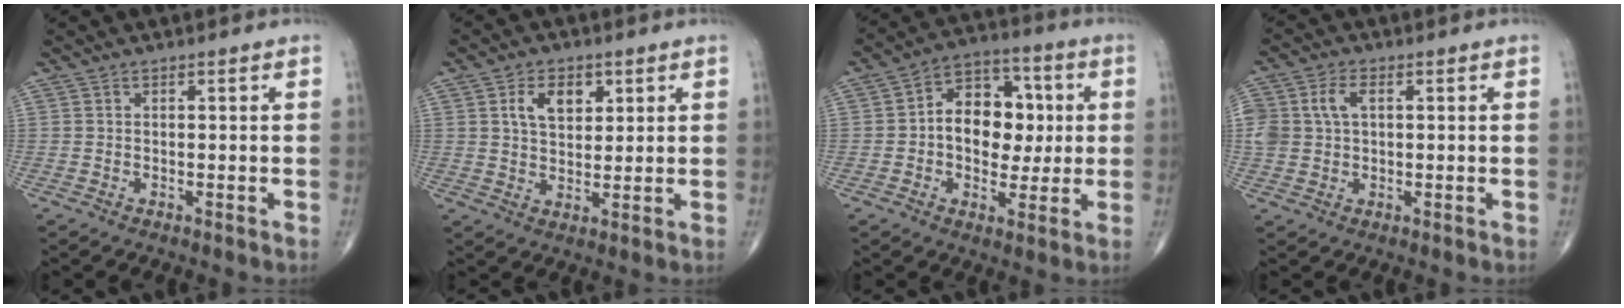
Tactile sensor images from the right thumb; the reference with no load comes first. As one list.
[{"total": 6.7, "force": [2.5, 4.3, 4.5], "torque": [-0.058, -0.010, 0.044]}, {"total": 13.6, "force": [0.7, 9.7, 9.5], "torque": [-0.094, 0.023, 0.006]}, {"total": 7.1, "force": [1.4, 4.9, 4.9], "torque": [-0.117, 0.012, 0.032]}]